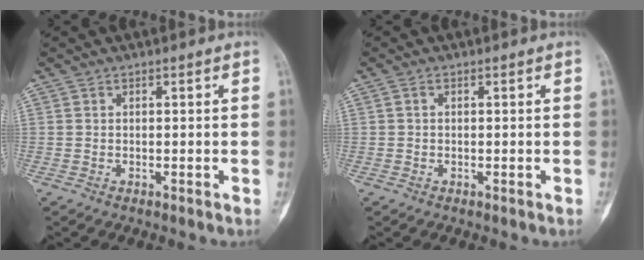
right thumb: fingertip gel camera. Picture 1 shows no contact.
{"total": 0.5, "force": [0.1, 0.3, 0.4], "torque": [-0.010, 0.002, 0.001]}